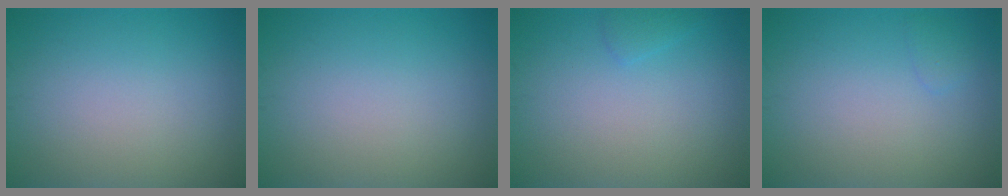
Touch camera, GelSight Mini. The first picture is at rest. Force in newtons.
{"total": 0.0}
{"total": 0.9, "press": 0.9, "slide": 0.1}
{"total": 0.8, "press": 0.8, "slide": 0.0}